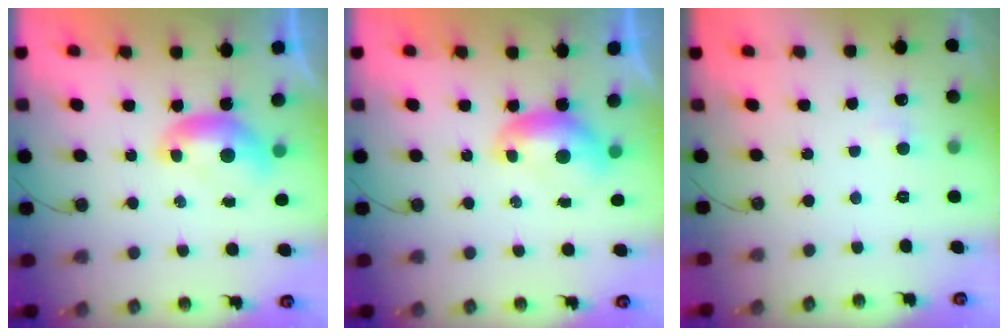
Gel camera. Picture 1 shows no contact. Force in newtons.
{"total": 1.1, "press": 1.1, "slide": 0.2}
{"total": 1.7, "press": 1.5, "slide": 0.7}